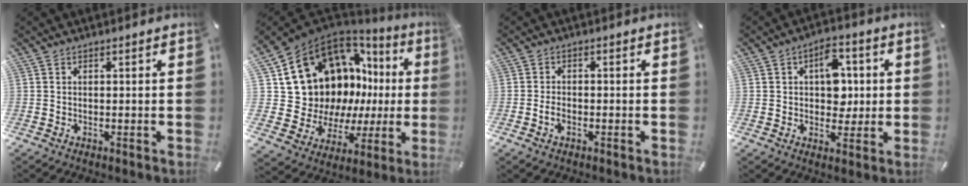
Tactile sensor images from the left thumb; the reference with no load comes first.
{"total": 17.9, "force": [6.9, 13.9, 8.8], "torque": [-0.149, -0.068, 0.166]}
{"total": 2.5, "force": [-0.9, 1.5, 1.7], "torque": [-0.039, 0.002, -0.019]}
{"total": 9.2, "force": [1.5, 6.6, 6.2], "torque": [-0.069, -0.002, 0.020]}